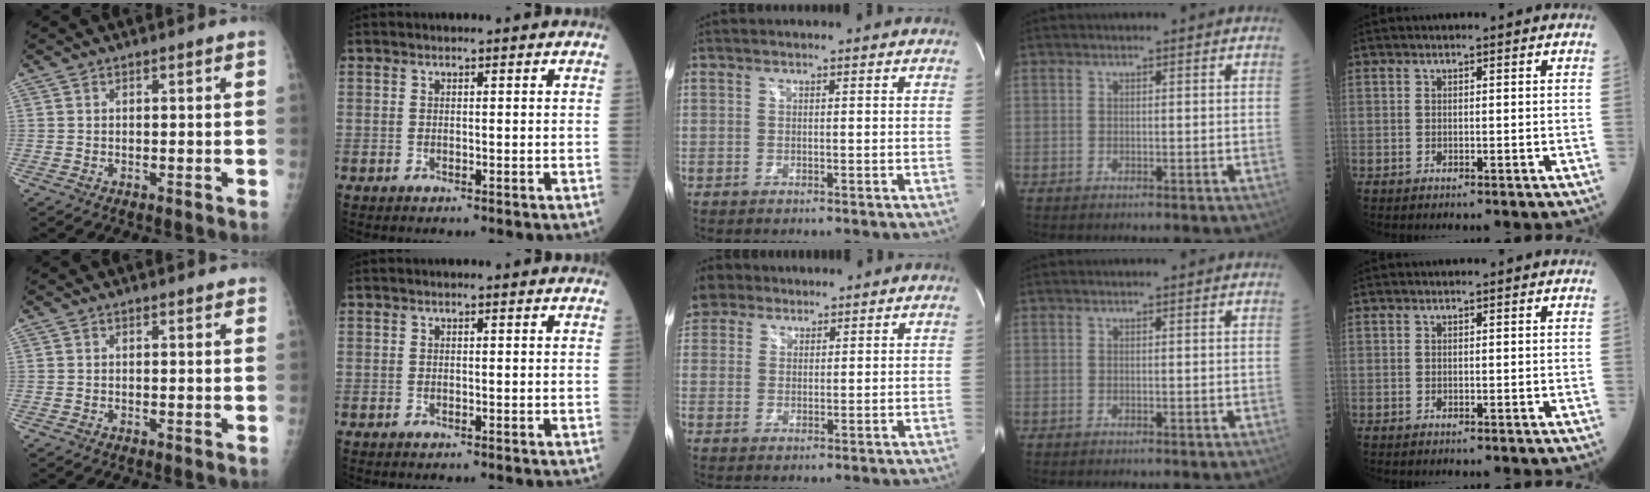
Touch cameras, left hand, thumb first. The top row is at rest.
{"thumb": {"total": 0.8, "force": [0.6, 0.4, 0.3], "torque": [-0.003, -0.003, 0.005]}, "middle": {"total": 5.8, "force": [4.8, 3.3, 0.7], "torque": [-0.018, 0.024, 0.096]}}